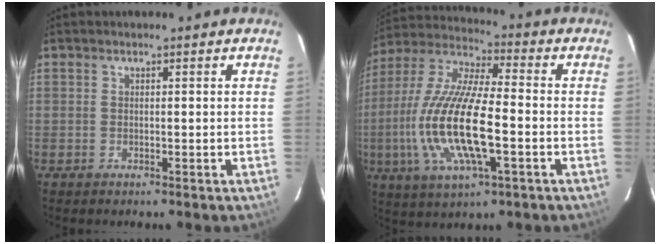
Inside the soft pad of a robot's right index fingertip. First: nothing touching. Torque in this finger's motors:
{"motor_torque": [1.42, -0.72, 1.05, 0.21]}